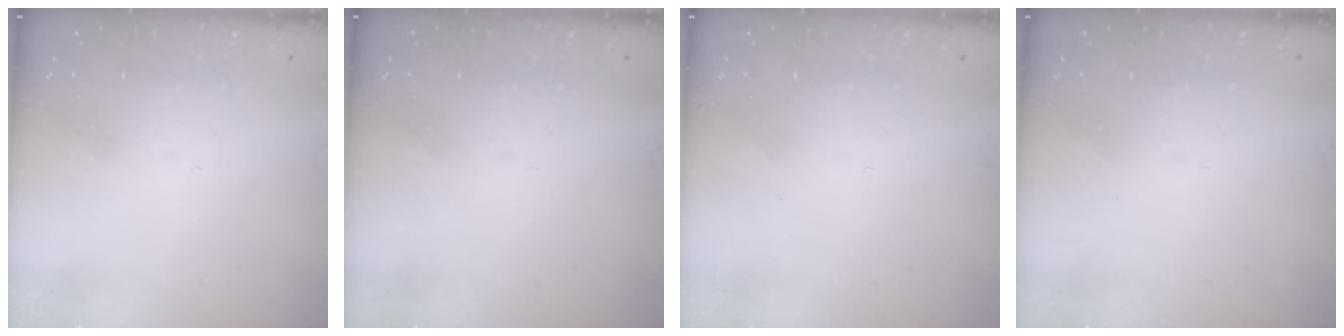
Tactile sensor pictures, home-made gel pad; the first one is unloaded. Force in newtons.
{"total": 0.0}
{"total": 1.6, "press": 1.6, "slide": 0.1}
{"total": 0.0}